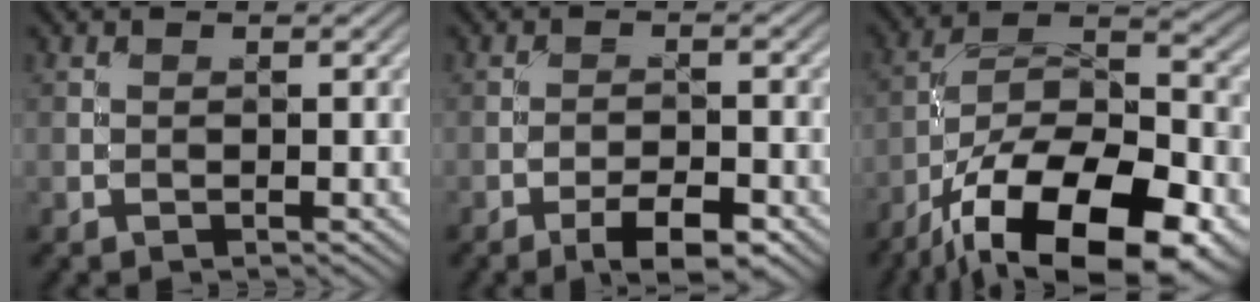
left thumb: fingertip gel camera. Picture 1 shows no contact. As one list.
[{"total": 5.1, "force": [-3.2, 1.5, 3.7], "torque": [-0.060, 0.007, -0.051]}, {"total": 20.0, "force": [-12.5, 8.1, 13.4], "torque": [-0.218, -0.037, -0.193]}]